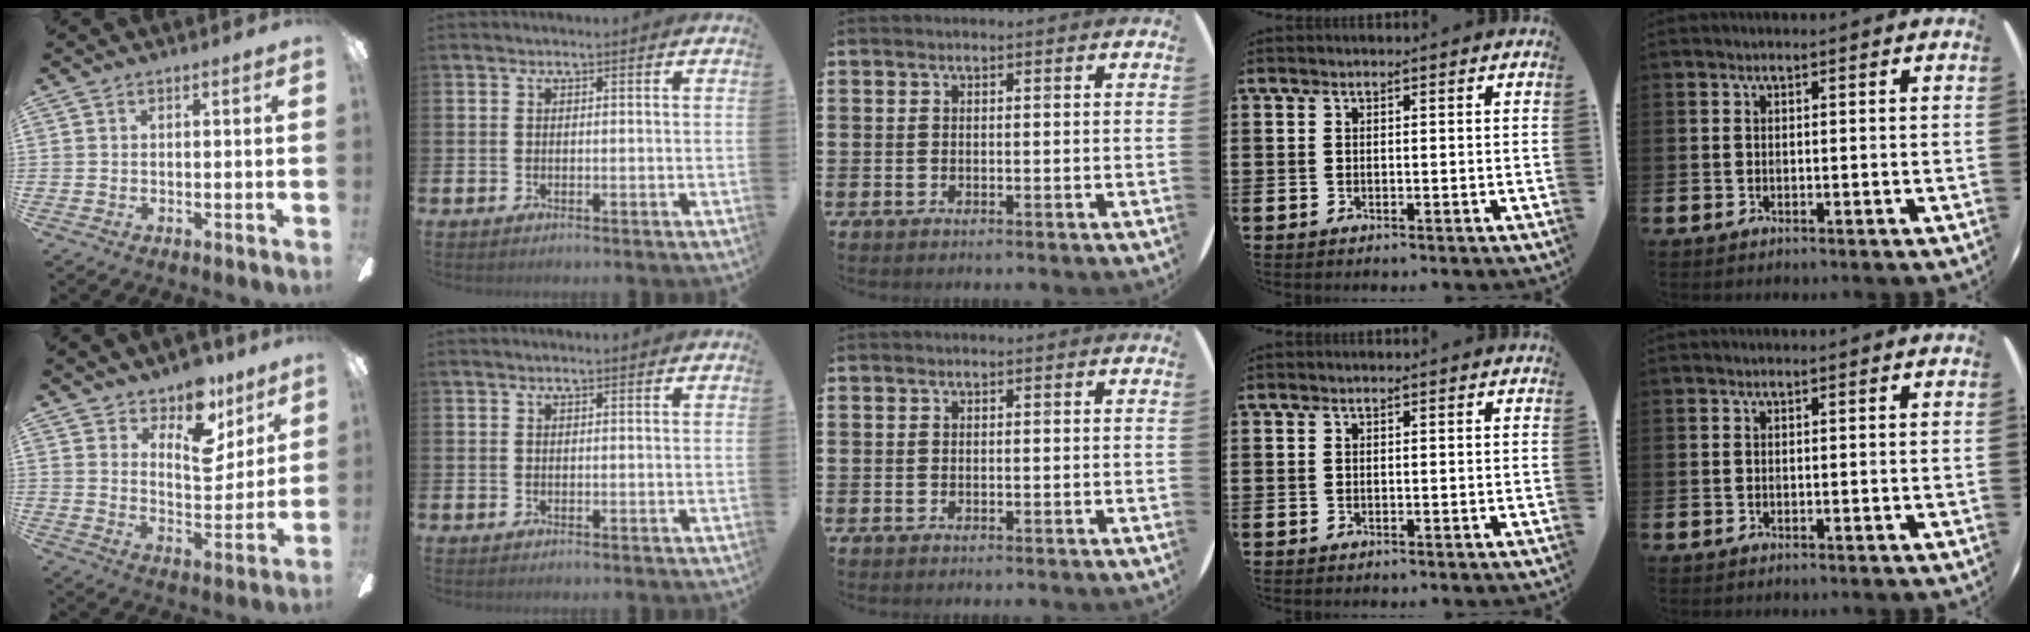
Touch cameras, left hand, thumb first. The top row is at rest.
{"thumb": {"total": 12.2, "force": [8.9, 6.3, 5.5], "torque": [-0.076, -0.062, 0.161]}, "index": {"total": 0.6, "force": [0.5, 0.1, 0.3], "torque": [-0.003, 0.000, 0.008]}}